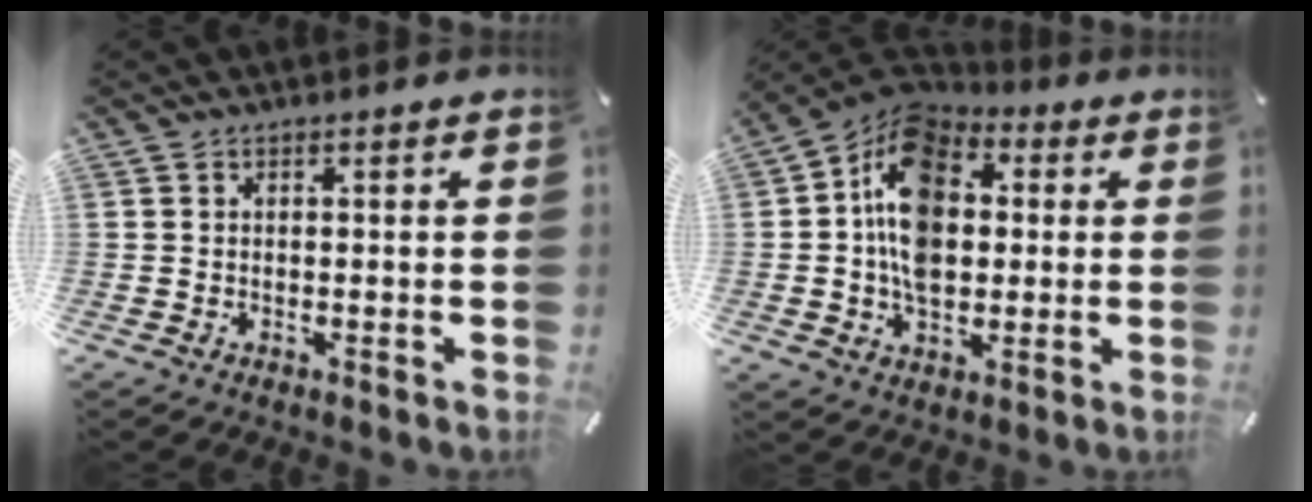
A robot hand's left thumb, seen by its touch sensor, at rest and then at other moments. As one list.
[{"total": 14.9, "force": [0.8, 11.0, 10.0], "torque": [-0.191, -0.002, 0.007]}]